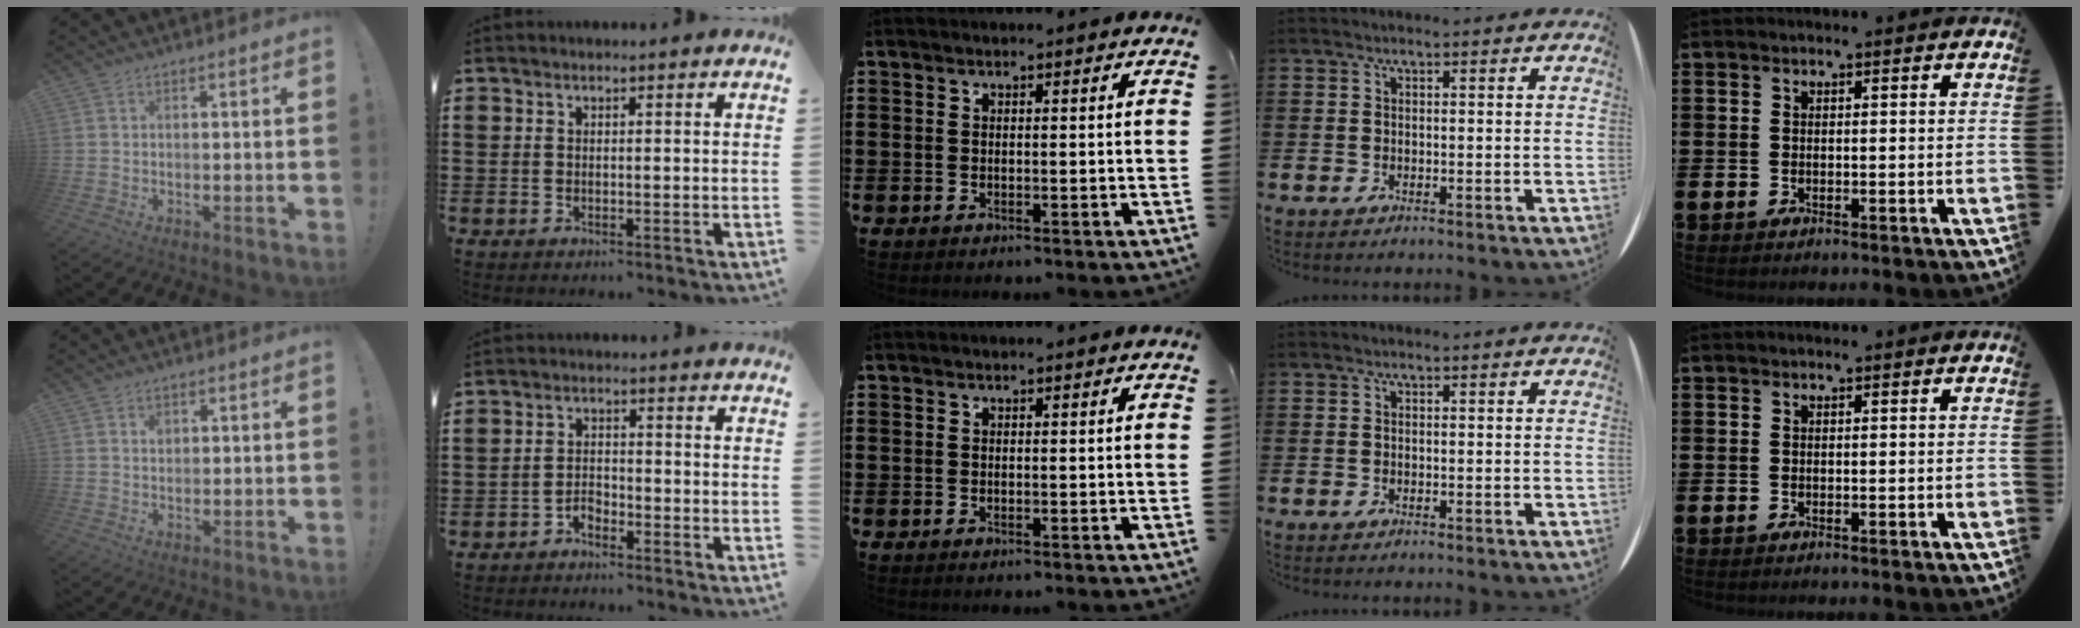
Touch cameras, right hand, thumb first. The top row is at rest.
{"thumb": {"total": 1.2, "force": [0.6, 0.9, 0.5], "torque": [0.003, -0.004, 0.009]}, "index": {"total": 2.1, "force": [-1.9, 0.9, 0.4], "torque": [-0.015, 0.005, -0.041]}}